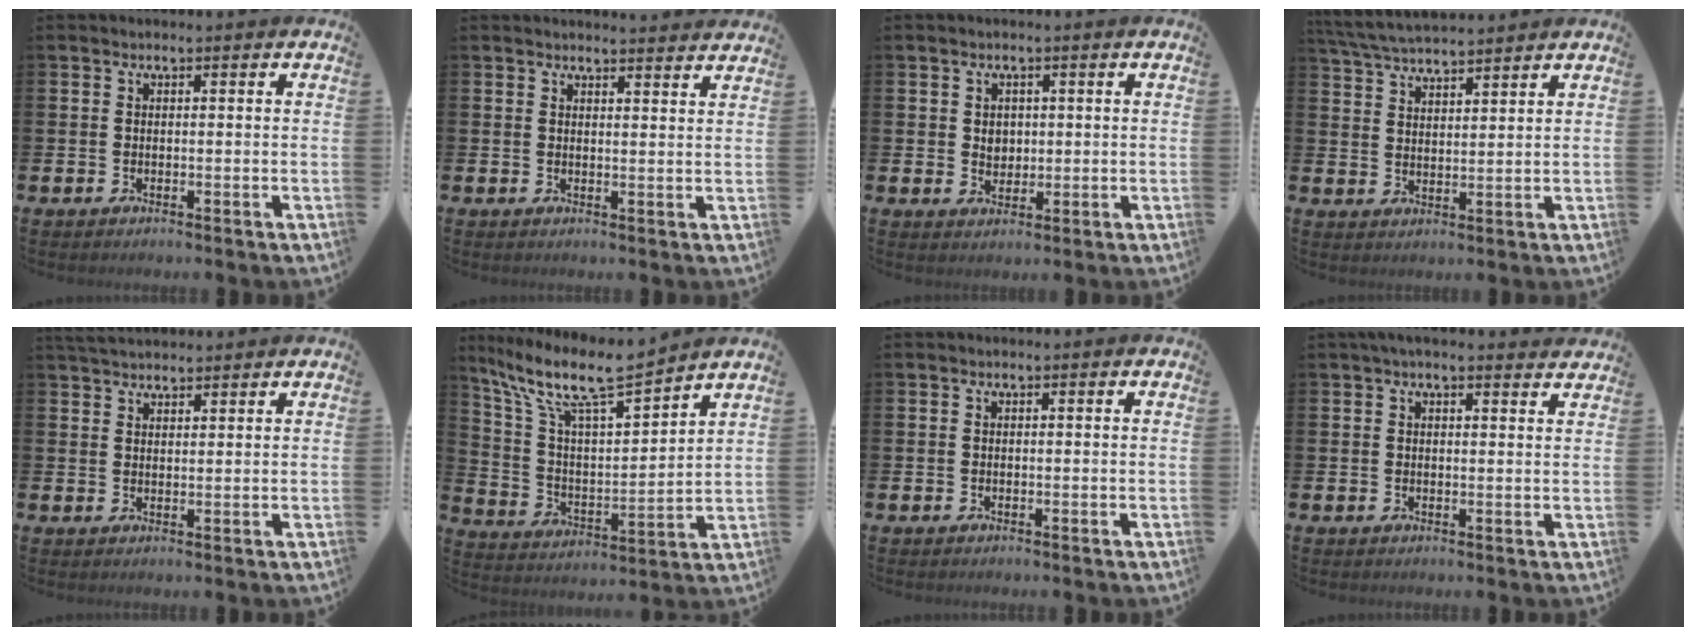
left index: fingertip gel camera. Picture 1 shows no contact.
{"total": 2.5, "force": [2.5, -0.2, -0.2], "torque": [0.013, -0.021, 0.043]}
{"total": 2.2, "force": [0.9, 1.8, 0.9], "torque": [-0.004, 0.002, 0.012]}
{"total": 5.0, "force": [4.9, 0.3, 1.0], "torque": [-0.041, -0.022, 0.090]}
{"total": 3.2, "force": [3.1, 0.6, 0.5], "torque": [-0.015, -0.010, 0.059]}
{"total": 10.6, "force": [8.9, 1.8, 5.4], "torque": [-0.150, -0.053, 0.150]}
{"total": 0.0}
{"total": 2.4, "force": [2.3, 0.2, 0.8], "torque": [-0.019, -0.005, 0.040]}